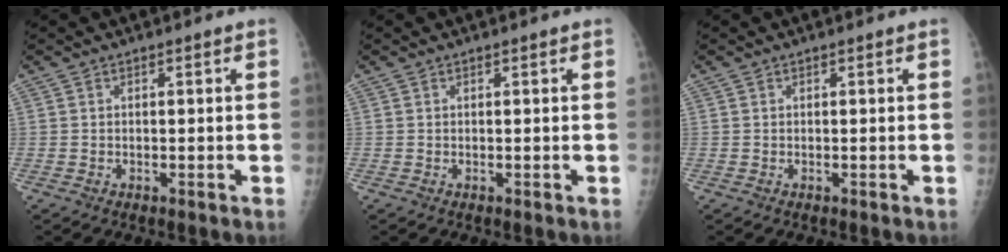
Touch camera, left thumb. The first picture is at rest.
{"total": 0.0}
{"total": 0.0}